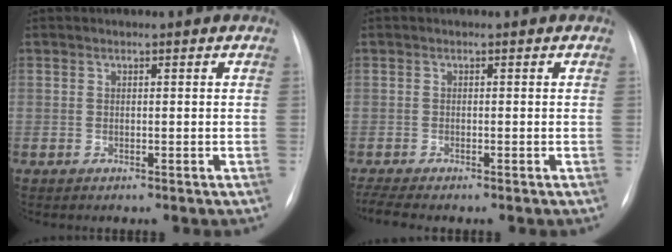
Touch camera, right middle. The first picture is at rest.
{"total": 3.2, "force": [-2.8, 0.1, 1.7], "torque": [-0.038, -0.005, -0.044]}